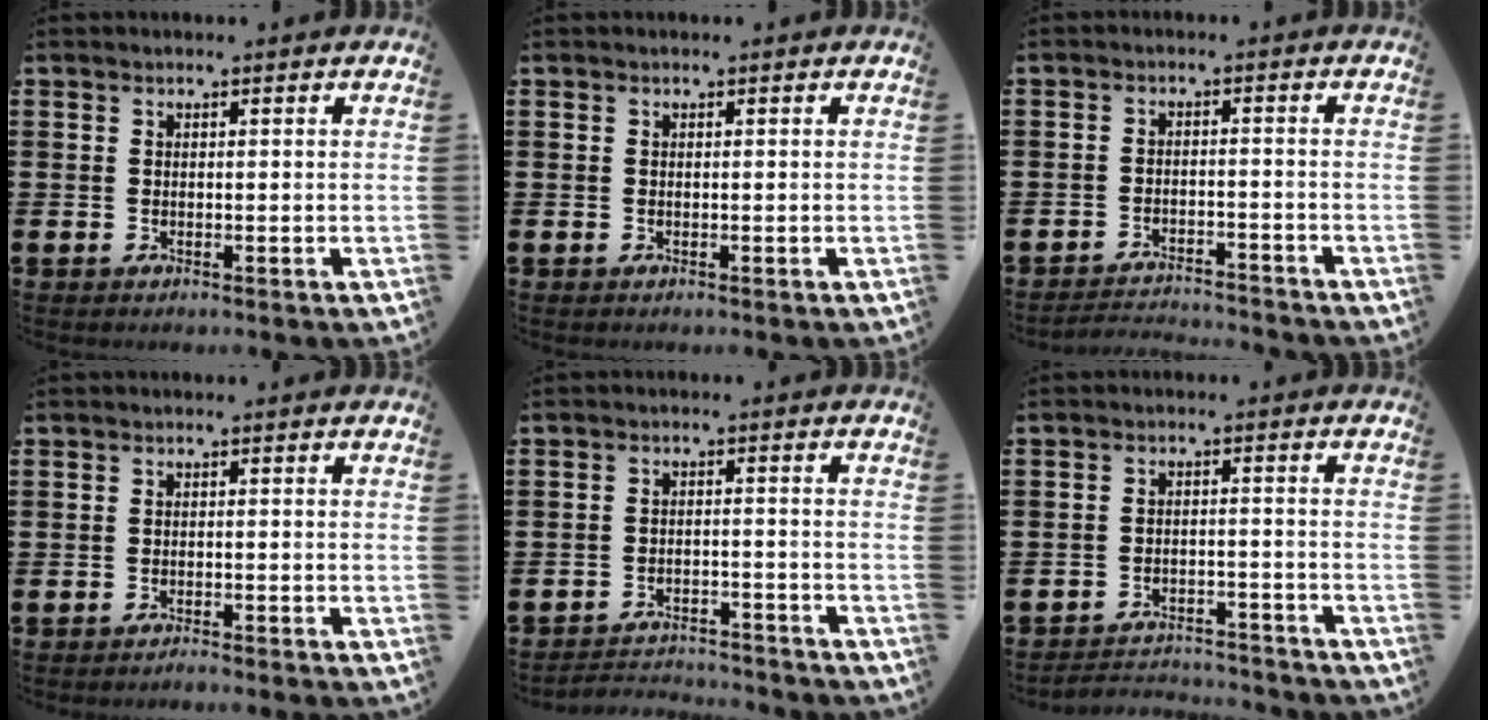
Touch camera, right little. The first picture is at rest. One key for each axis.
{"total": 0.0}
{"total": 2.7, "fx": -2.7, "fy": -0.1, "fz": 0.0, "tx": -0.005, "ty": 0.002, "tz": -0.058}
{"total": 0.9, "fx": -0.9, "fy": -0.1, "fz": 0.2, "tx": -0.003, "ty": -0.003, "tz": -0.018}
{"total": 2.9, "fx": -2.9, "fy": 0.1, "fz": -0.1, "tx": -0.005, "ty": 0.003, "tz": -0.062}
{"total": 3.0, "fx": -3.0, "fy": 0.2, "fz": -0.1, "tx": -0.005, "ty": 0.003, "tz": -0.065}